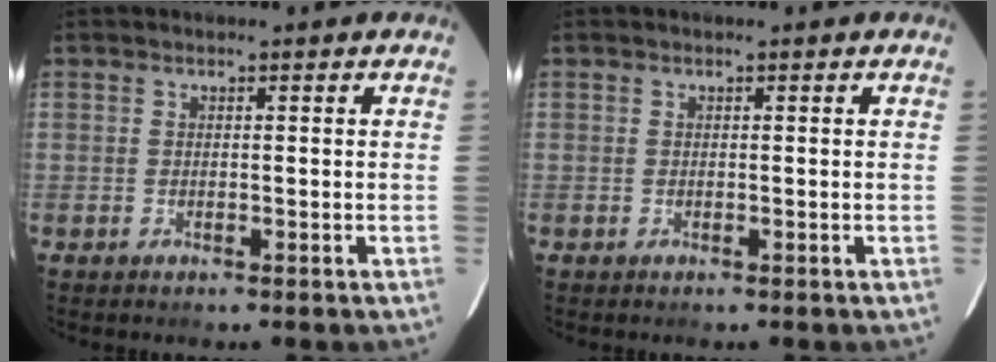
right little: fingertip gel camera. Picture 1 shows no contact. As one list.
[{"total": 0.0}]